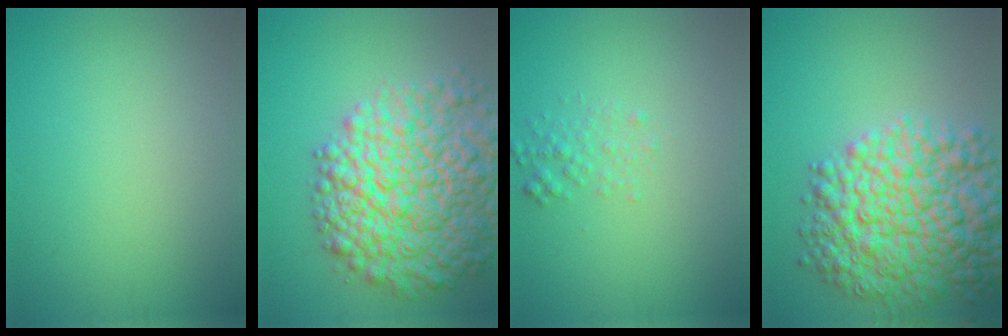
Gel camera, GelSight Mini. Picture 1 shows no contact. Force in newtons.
{"total": 12.1, "press": 12.1, "slide": 0.6}
{"total": 1.4, "press": 1.4, "slide": 0.1}
{"total": 11.6, "press": 11.6, "slide": 0.3}